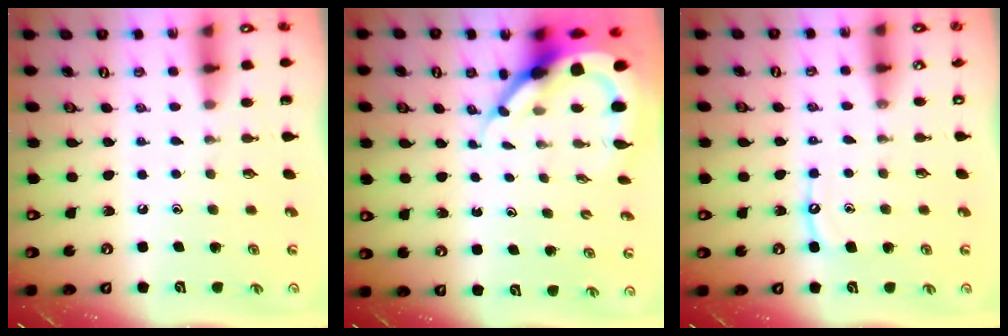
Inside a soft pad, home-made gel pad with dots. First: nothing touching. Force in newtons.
{"total": 8.0, "press": 7.9, "slide": 1.1}
{"total": 6.1, "press": 6.1, "slide": 0.6}